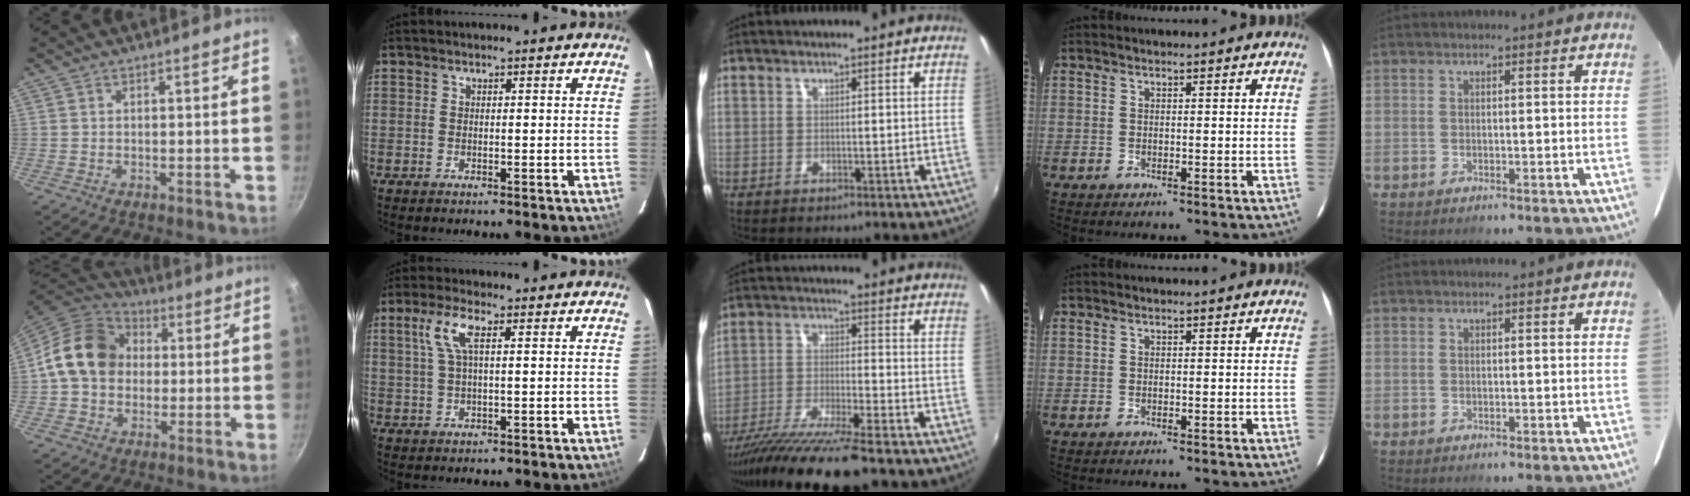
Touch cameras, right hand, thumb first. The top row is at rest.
{"thumb": {"total": 15.3, "force": [1.5, 12.5, 8.7], "torque": [-0.124, 0.029, 0.013]}, "index": {"total": 5.4, "force": [1.7, 1.3, 5.0], "torque": [-0.103, 0.008, 0.035]}, "middle": {"total": 14.7, "force": [-12.2, 0.0, 8.2], "torque": [-0.167, -0.041, -0.214]}}